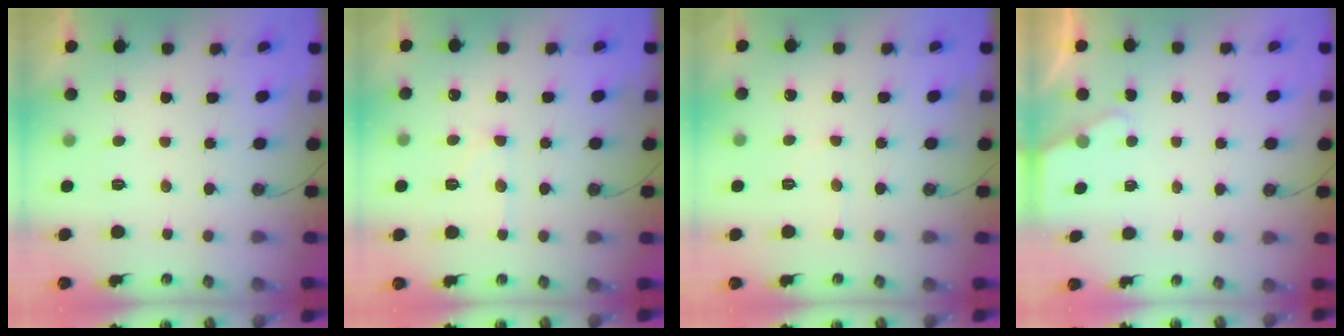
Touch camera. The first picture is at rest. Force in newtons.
{"total": 9.3, "press": 9.3, "slide": 0.8}
{"total": 4.4, "press": 4.4, "slide": 0.6}
{"total": 1.5, "press": 1.5, "slide": 0.3}